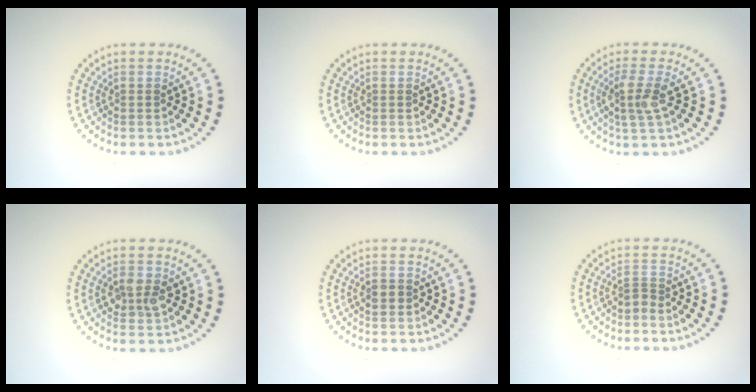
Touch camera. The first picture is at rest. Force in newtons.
{"total": 0.0}
{"total": 2.9, "press": 2.6, "slide": 1.3}
{"total": 2.4, "press": 2.4, "slide": 0.0}
{"total": 1.7, "press": 1.7, "slide": 0.2}
{"total": 0.9, "press": 0.5, "slide": 0.7}